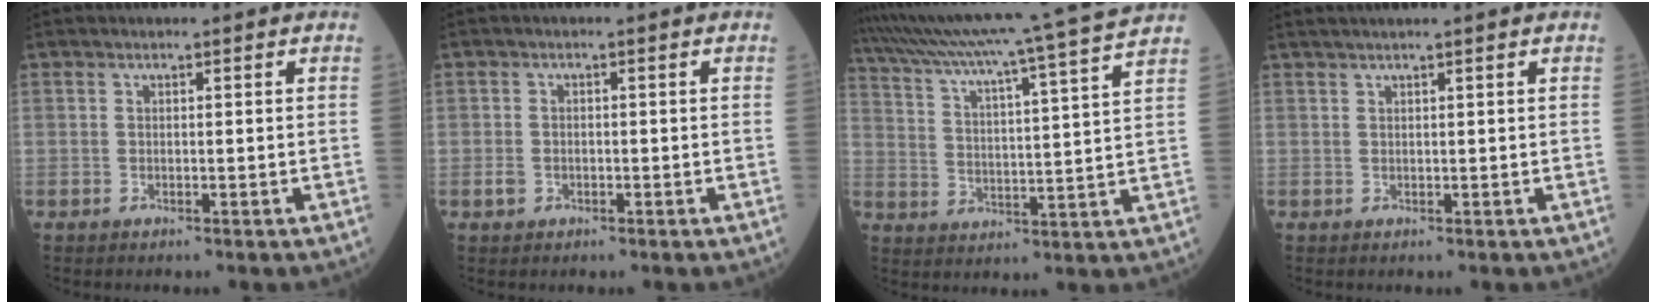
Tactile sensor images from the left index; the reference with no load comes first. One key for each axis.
{"total": 1.5, "fx": -0.7, "fy": 1.2, "fz": 0.5, "tx": -0.016, "ty": 0.003, "tz": -0.008}
{"total": 17.9, "fx": 15.8, "fy": -3.0, "fz": 7.9, "tx": -0.144, "ty": -0.036, "tz": 0.223}
{"total": 2.9, "fx": 2.4, "fy": -0.8, "fz": 1.4, "tx": -0.012, "ty": 0.021, "tz": 0.046}